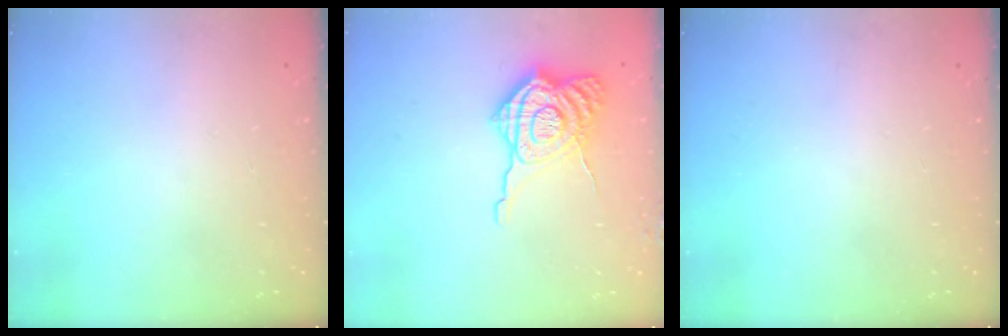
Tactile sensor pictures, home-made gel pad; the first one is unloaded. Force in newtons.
{"total": 12.9, "press": 12.8, "slide": 1.3}
{"total": 0.0}